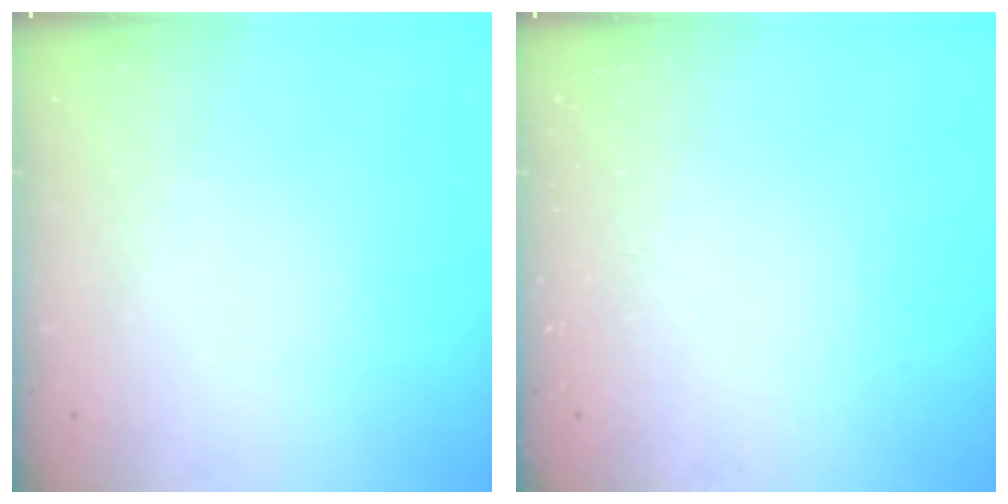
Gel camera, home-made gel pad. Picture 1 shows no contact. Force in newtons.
{"total": 0.0}